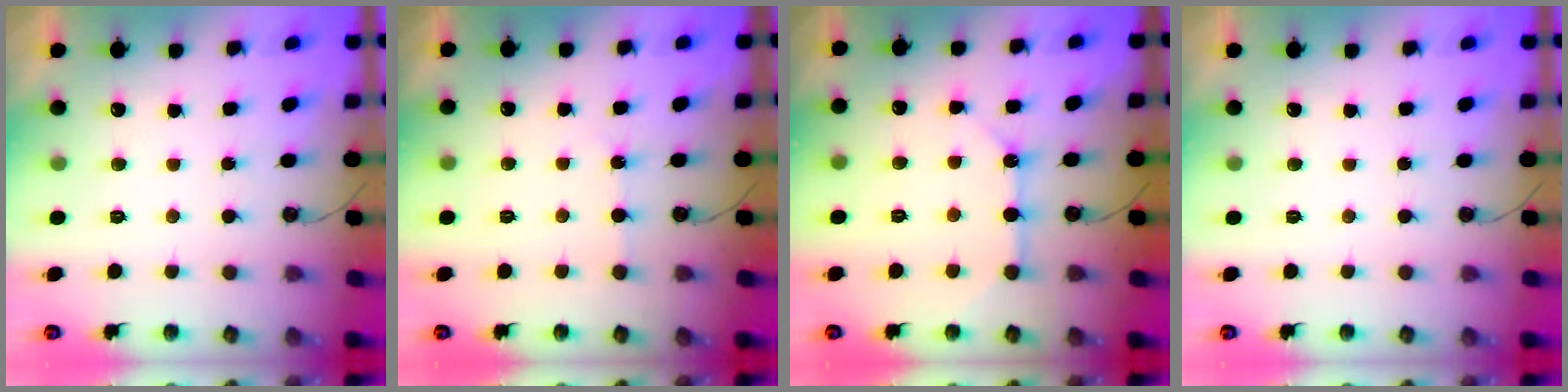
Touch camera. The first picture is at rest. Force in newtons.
{"total": 2.2, "press": 2.2, "slide": 0.4}
{"total": 8.2, "press": 8.2, "slide": 0.7}
{"total": 0.0}